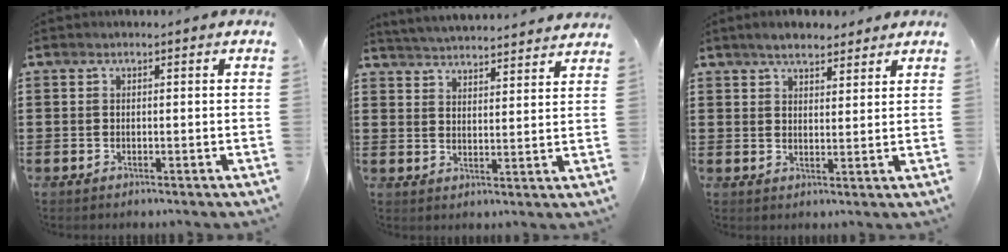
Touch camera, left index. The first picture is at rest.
{"total": 4.2, "force": [4.1, -0.5, -0.1], "torque": [-0.016, -0.028, 0.072]}
{"total": 4.2, "force": [3.7, 1.4, 1.5], "torque": [-0.037, 0.001, 0.069]}